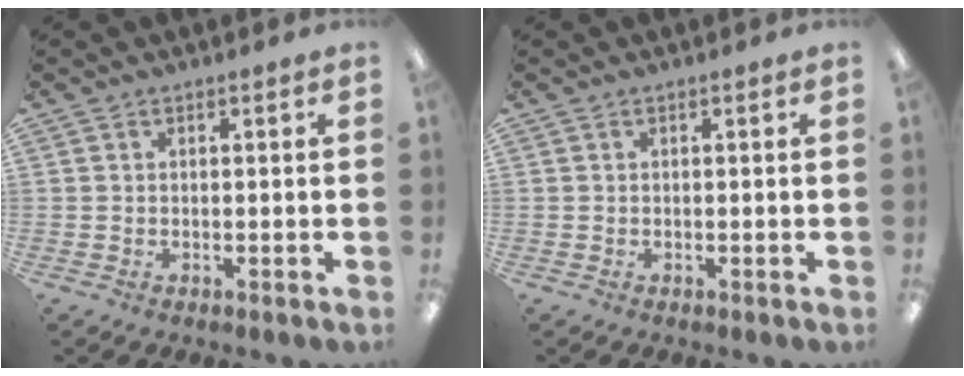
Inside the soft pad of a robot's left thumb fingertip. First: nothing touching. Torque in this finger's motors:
{"motor_torque": [0.00, 0.00, 0.01, 0.01, 0.00]}